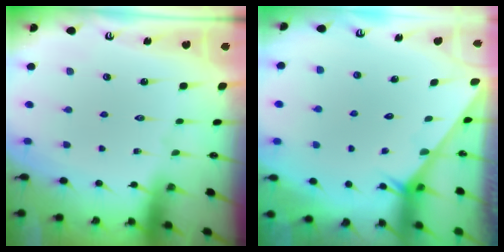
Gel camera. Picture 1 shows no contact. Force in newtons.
{"total": 1.5, "press": 1.5, "slide": 0.1}